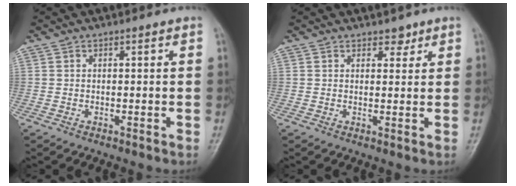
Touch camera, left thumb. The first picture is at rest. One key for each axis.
{"total": 2.1, "fx": 1.6, "fy": 1.2, "fz": 0.7, "tx": 0.009, "ty": -0.009, "tz": 0.019}